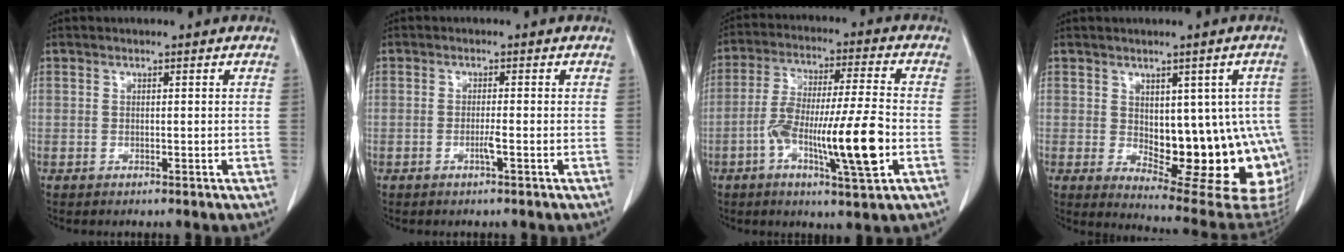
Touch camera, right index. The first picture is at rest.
{"total": 1.4, "force": [-0.5, -0.2, 1.3], "torque": [-0.025, 0.000, -0.009]}
{"total": 14.2, "force": [-4.2, 1.0, 13.6], "torque": [-0.244, -0.001, -0.073]}
{"total": 17.9, "force": [-1.9, 7.7, 16.0], "torque": [-0.140, 0.011, 0.003]}